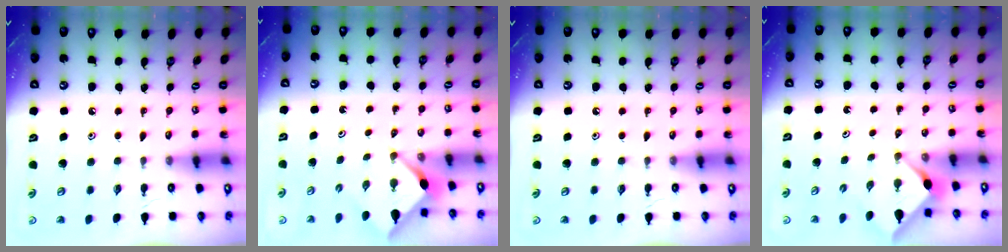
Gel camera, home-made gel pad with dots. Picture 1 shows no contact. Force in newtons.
{"total": 2.5, "press": 2.5, "slide": 0.3}
{"total": 0.0}
{"total": 2.9, "press": 2.9, "slide": 0.3}